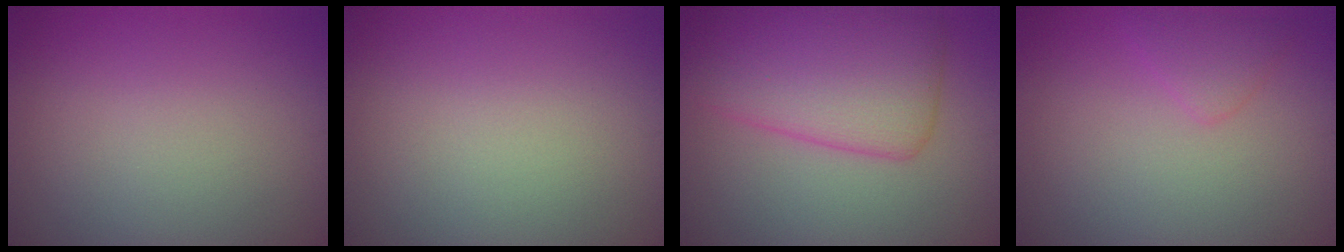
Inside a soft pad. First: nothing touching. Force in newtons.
{"total": 0.0}
{"total": 6.9, "press": 6.9, "slide": 0.1}
{"total": 1.6, "press": 1.6, "slide": 0.1}